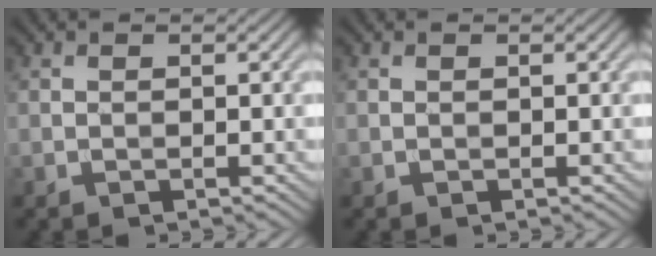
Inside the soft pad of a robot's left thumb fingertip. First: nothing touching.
{"total": 0.0}